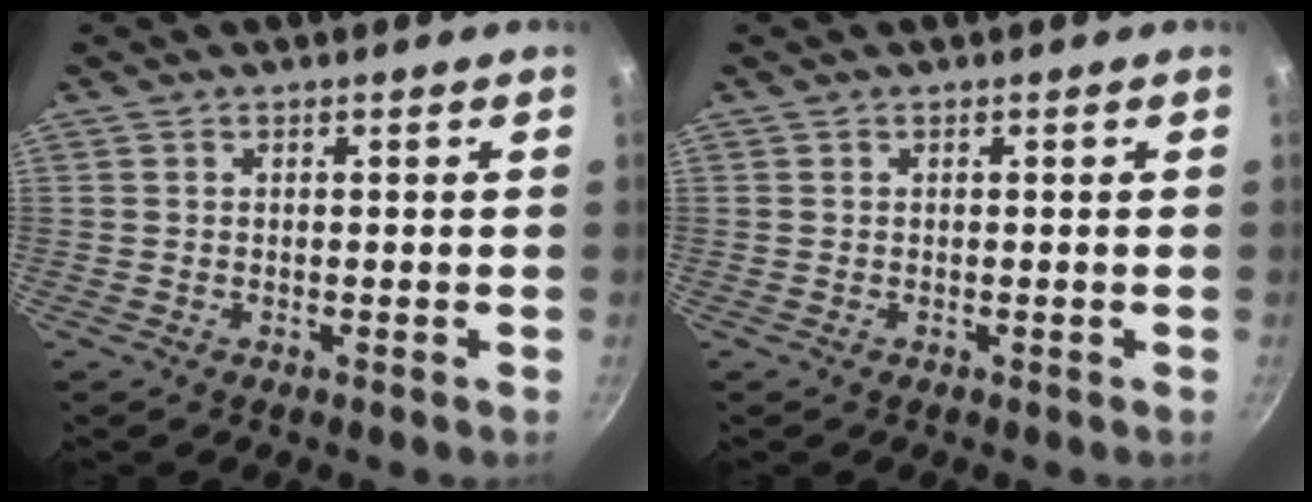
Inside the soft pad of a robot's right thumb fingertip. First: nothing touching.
{"total": 0.0}